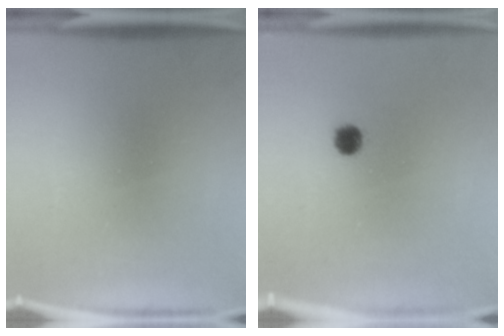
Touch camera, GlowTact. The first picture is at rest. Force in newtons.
{"total": 2.8}